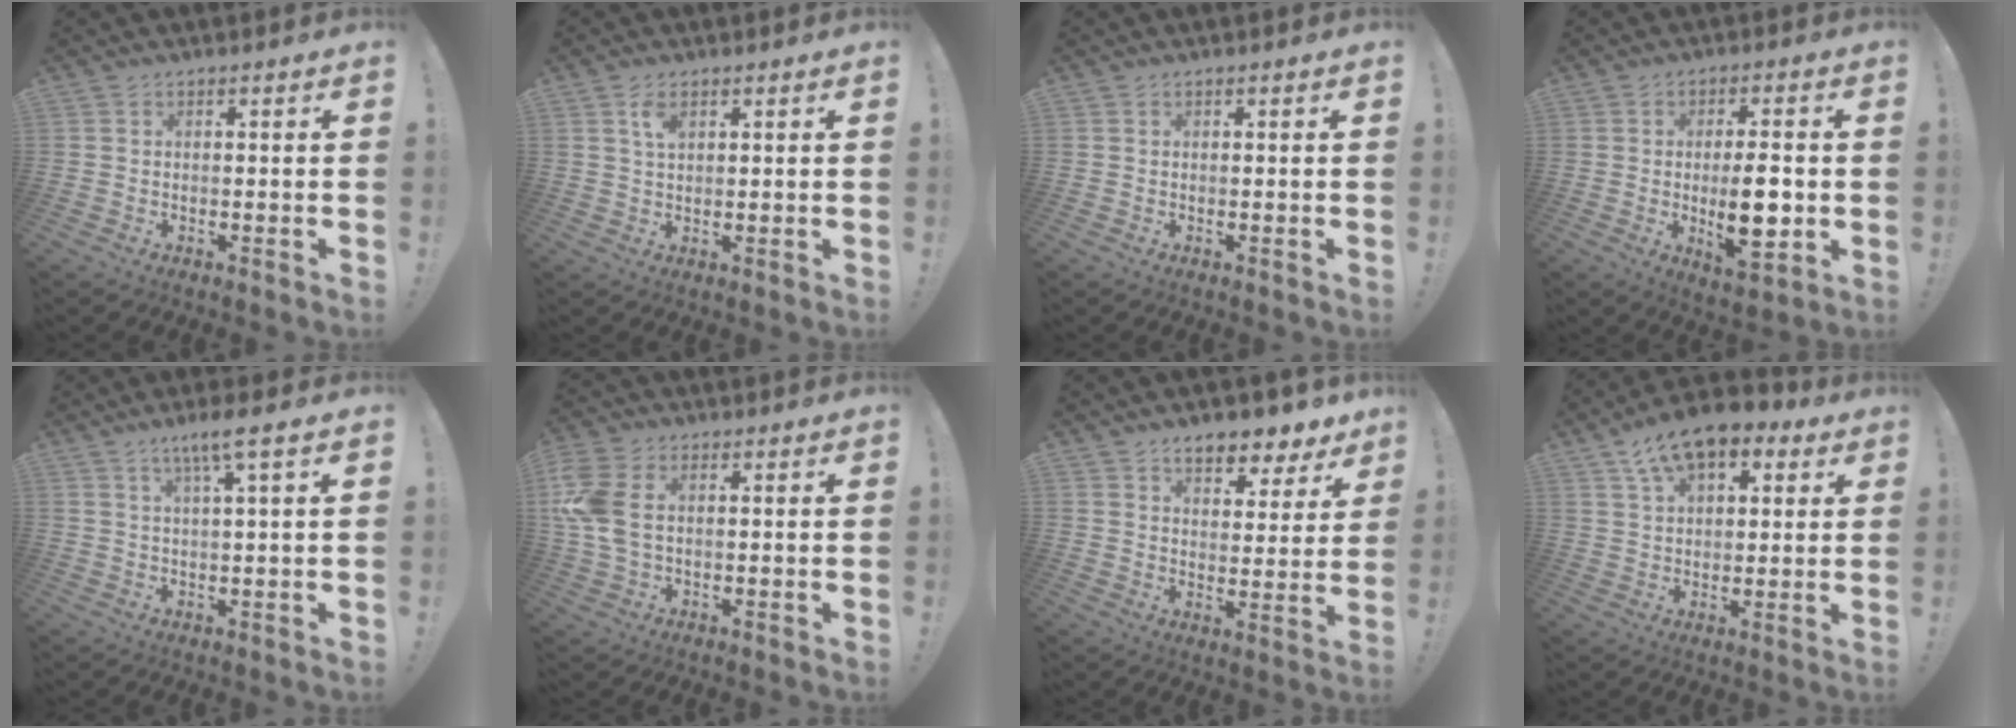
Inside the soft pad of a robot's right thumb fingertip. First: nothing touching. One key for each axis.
{"total": 3.8, "fx": 1.9, "fy": 1.9, "fz": 2.7, "tx": -0.040, "ty": -0.007, "tz": 0.030}
{"total": 0.0}
{"total": 11.6, "fx": -1.6, "fy": 4.6, "fz": 10.5, "tx": -0.172, "ty": -0.008, "tz": -0.030}
{"total": 6.0, "fx": 3.1, "fy": -0.4, "fz": 5.2, "tx": -0.096, "ty": -0.008, "tz": 0.047}
{"total": 9.3, "fx": 1.4, "fy": 6.0, "fz": 6.9, "tx": -0.162, "ty": -0.003, "tz": 0.026}
{"total": 8.6, "fx": 6.7, "fy": 3.8, "fz": 3.7, "tx": -0.049, "ty": -0.049, "tz": 0.122}
{"total": 12.3, "fx": 7.7, "fy": 6.1, "fz": 7.4, "tx": -0.126, "ty": -0.038, "tz": 0.143}